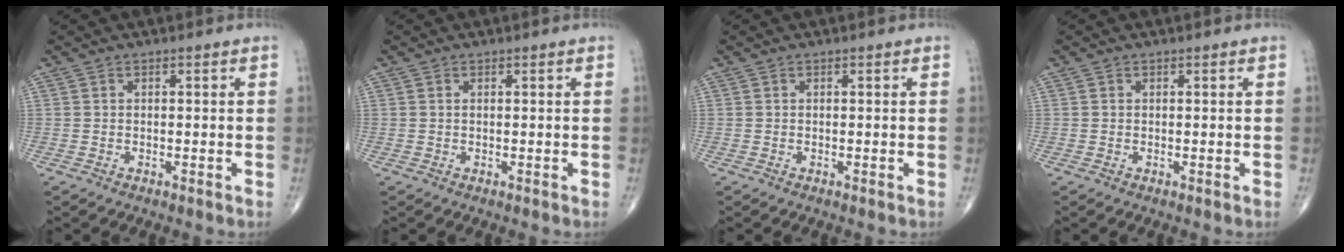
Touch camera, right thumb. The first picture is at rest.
{"total": 0.0}
{"total": 0.0}
{"total": 0.0}